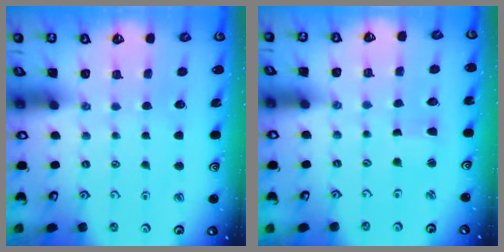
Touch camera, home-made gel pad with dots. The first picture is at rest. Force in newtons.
{"total": 1.9, "press": 1.9, "slide": 0.3}